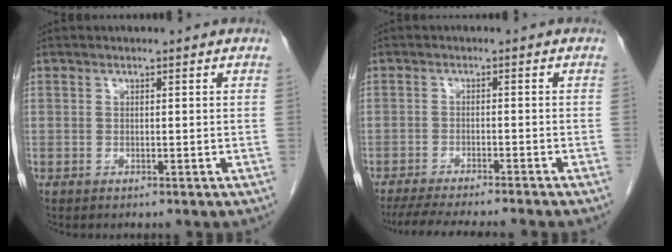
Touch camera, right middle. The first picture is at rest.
{"total": 10.7, "force": [-9.4, 0.0, 5.1], "torque": [-0.061, -0.017, -0.141]}